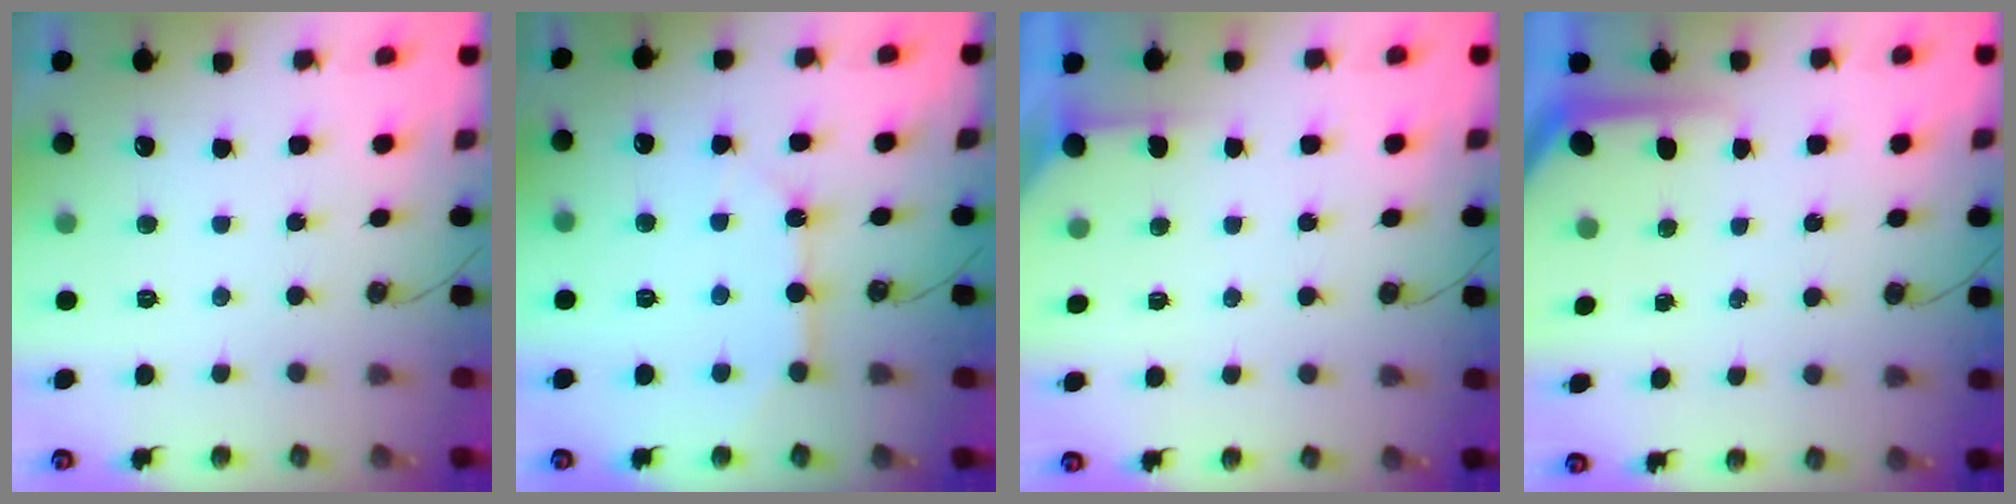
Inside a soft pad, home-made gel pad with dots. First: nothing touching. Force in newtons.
{"total": 6.3, "press": 6.3, "slide": 0.6}
{"total": 2.7, "press": 2.7, "slide": 0.3}
{"total": 4.8, "press": 4.7, "slide": 0.5}